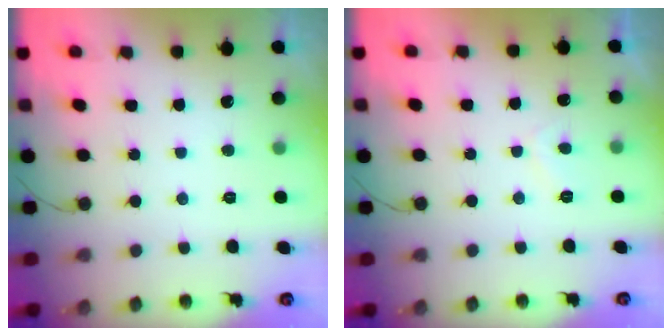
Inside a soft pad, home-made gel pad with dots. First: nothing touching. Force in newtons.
{"total": 1.7, "press": 1.5, "slide": 0.8}